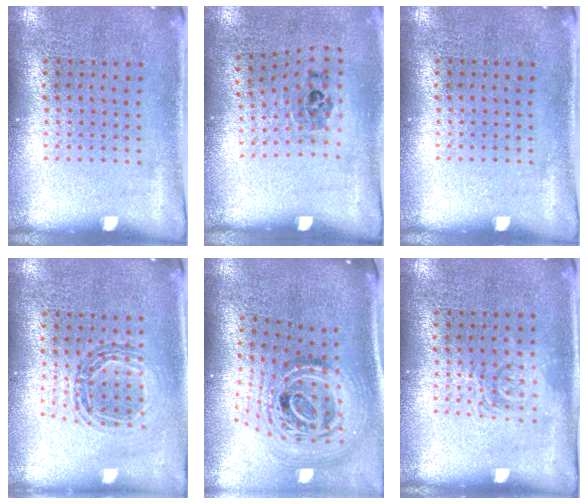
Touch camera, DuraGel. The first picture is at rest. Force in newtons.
{"total": 1.1, "press": 0.7, "slide": 0.8}
{"total": 0.0}
{"total": 0.9, "press": 0.9, "slide": 0.0}
{"total": 2.5, "press": 1.8, "slide": 1.8}
{"total": 1.1, "press": 1.1, "slide": 0.2}